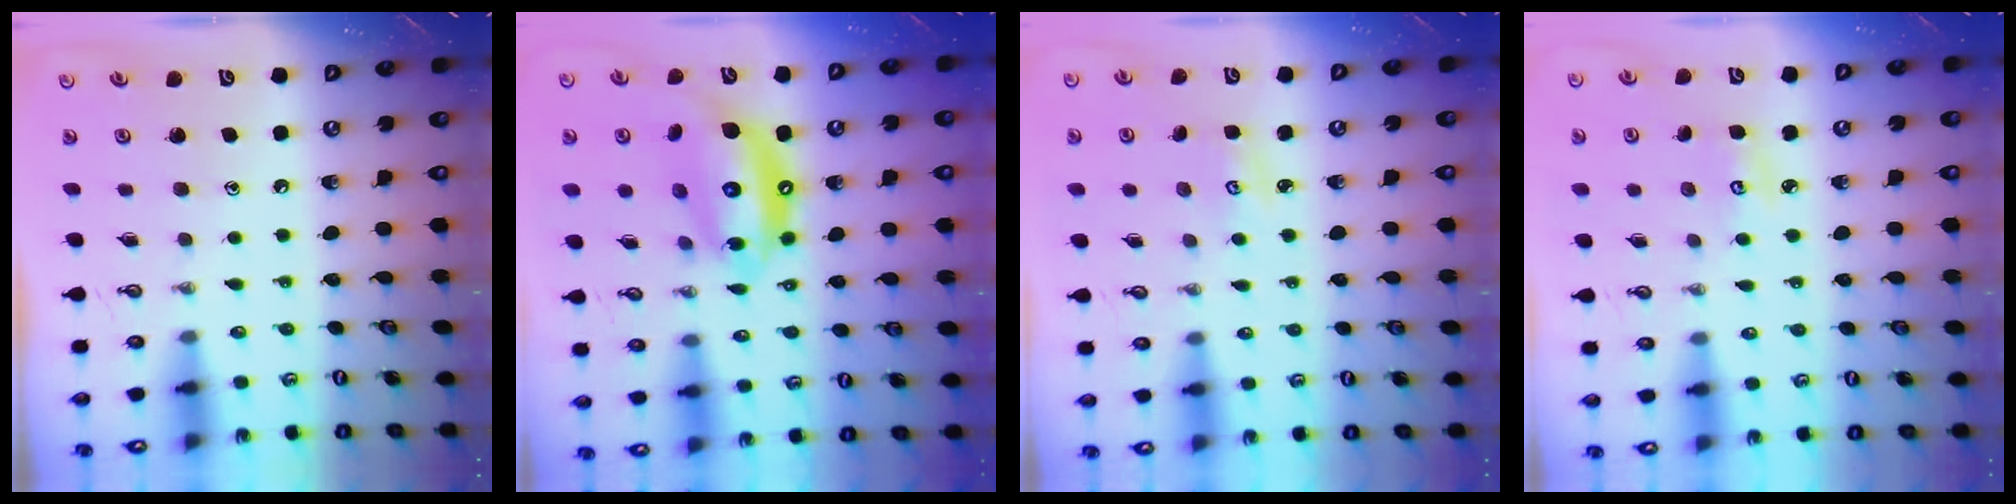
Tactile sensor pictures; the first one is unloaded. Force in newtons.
{"total": 15.1, "press": 15.0, "slide": 1.5}
{"total": 2.3, "press": 2.3, "slide": 0.4}
{"total": 4.6, "press": 4.6, "slide": 0.2}